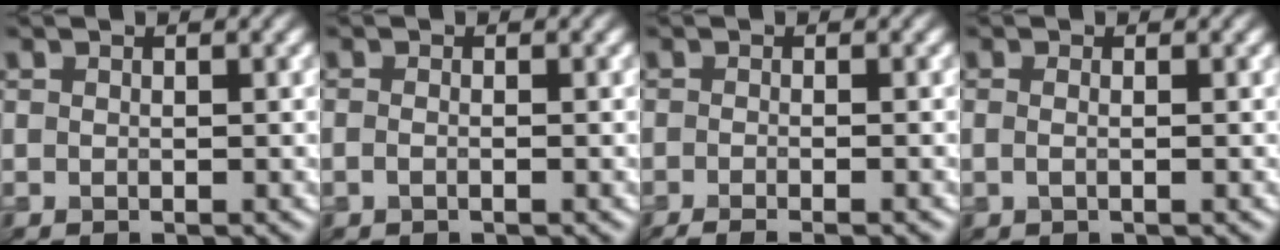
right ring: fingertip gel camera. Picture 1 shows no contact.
{"total": 0.8, "force": [-0.3, 0.3, 0.7], "torque": [-0.014, -0.006, -0.010]}
{"total": 3.7, "force": [-1.7, 1.4, 3.0], "torque": [-0.017, 0.001, -0.029]}
{"total": 1.1, "force": [0.0, 0.5, 1.0], "torque": [-0.015, -0.012, -0.008]}